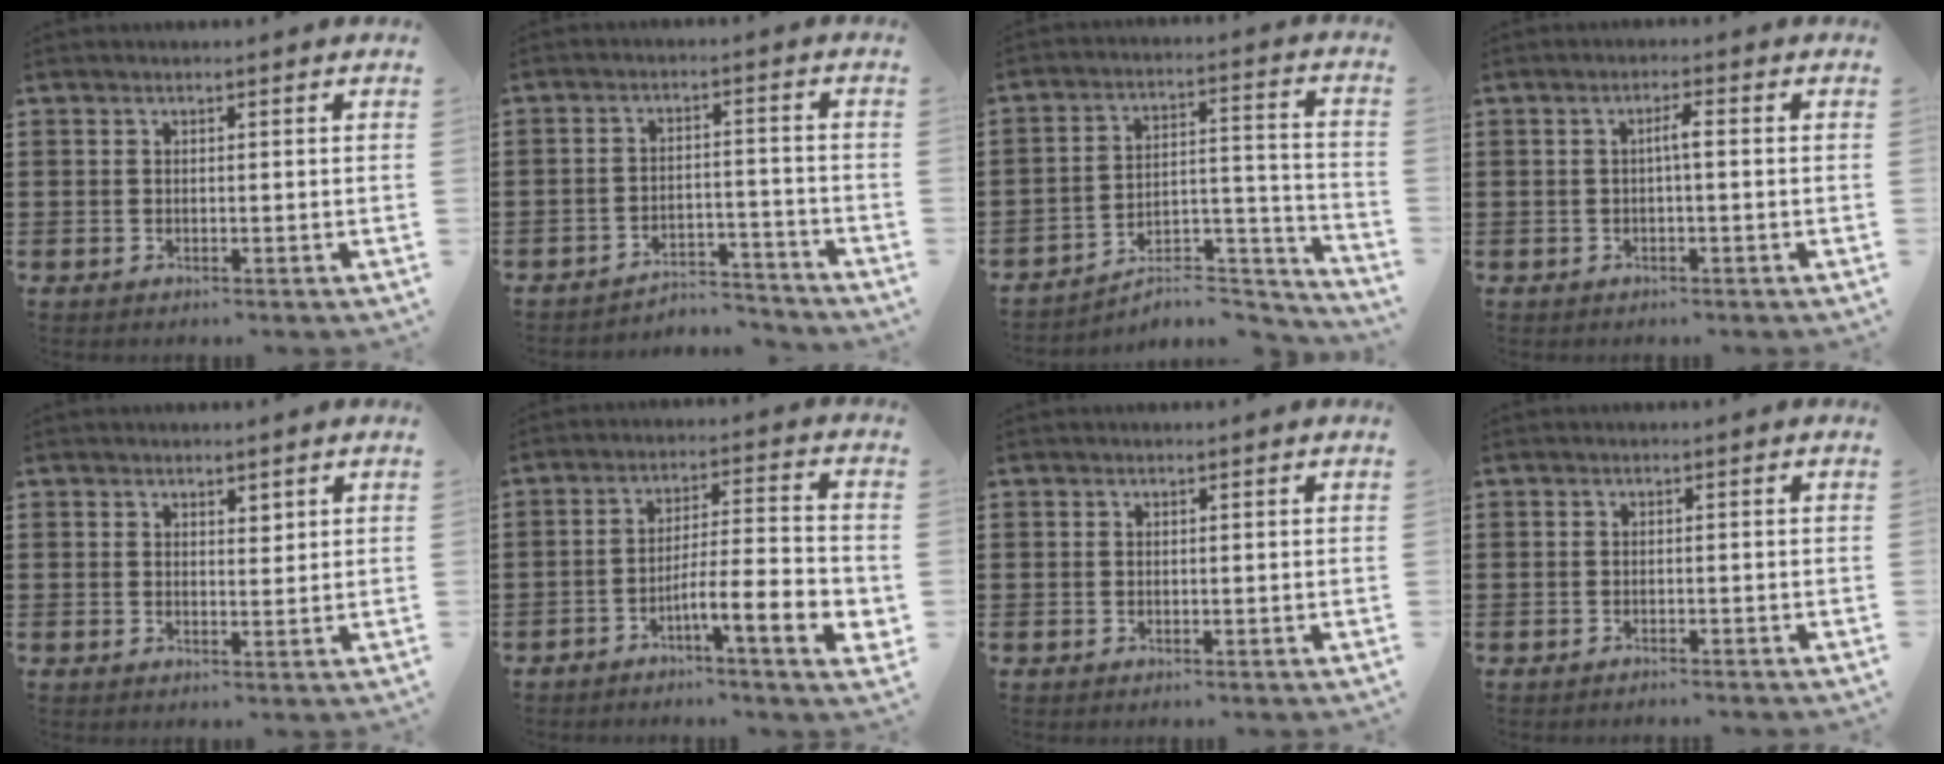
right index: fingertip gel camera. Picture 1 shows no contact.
{"total": 4.3, "force": [-4.2, 0.7, 1.0], "torque": [-0.027, 0.005, -0.089]}
{"total": 5.7, "force": [-5.1, 1.4, 2.2], "torque": [-0.034, -0.001, -0.102]}
{"total": 2.1, "force": [-0.2, 0.2, 2.1], "torque": [-0.041, 0.003, -0.007]}
{"total": 1.6, "force": [1.3, 0.8, 0.4], "torque": [-0.002, 0.002, 0.023]}
{"total": 7.8, "force": [-4.0, 1.0, 6.7], "torque": [-0.119, -0.008, -0.073]}
{"total": 0.0}
{"total": 0.8, "force": [-0.8, 0.0, 0.1], "torque": [-0.005, -0.001, -0.017]}